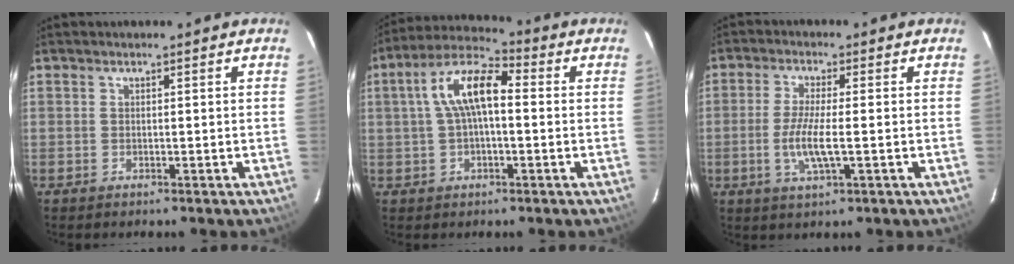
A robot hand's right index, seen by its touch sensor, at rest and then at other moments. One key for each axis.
{"total": 10.2, "fx": 0.9, "fy": 4.3, "fz": 9.2, "tx": -0.180, "ty": 0.030, "tz": 0.010}
{"total": 6.8, "fx": -1.4, "fy": 1.0, "fz": 6.5, "tx": -0.132, "ty": -0.008, "tz": -0.029}